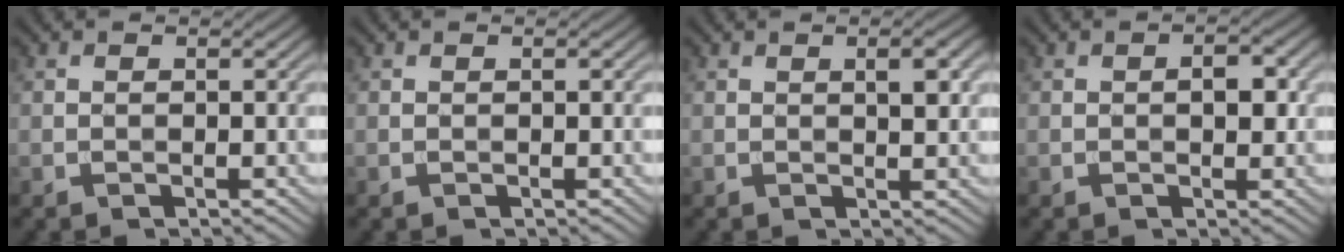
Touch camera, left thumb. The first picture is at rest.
{"total": 0.0}
{"total": 2.6, "force": [0.8, 0.7, 2.4], "torque": [-0.041, 0.001, 0.014]}
{"total": 2.6, "force": [0.1, 1.3, 2.2], "torque": [-0.028, 0.001, 0.000]}